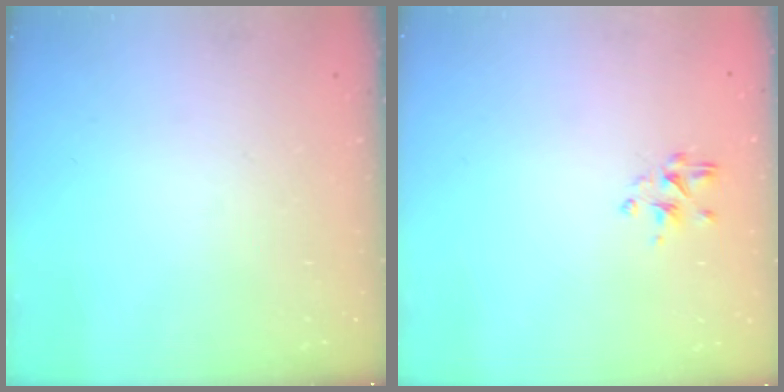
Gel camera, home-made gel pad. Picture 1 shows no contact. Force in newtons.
{"total": 2.3, "press": 2.1, "slide": 0.7}